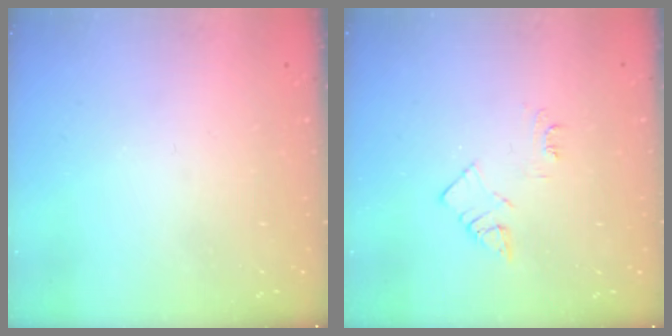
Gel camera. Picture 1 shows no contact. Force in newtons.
{"total": 5.5, "press": 5.4, "slide": 0.7}